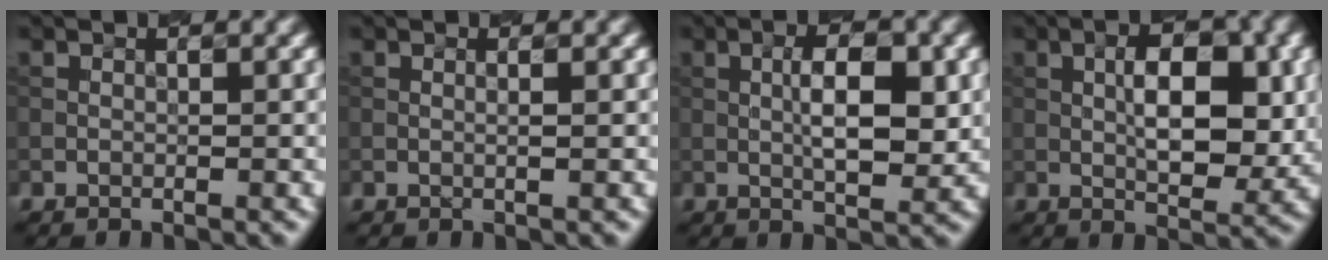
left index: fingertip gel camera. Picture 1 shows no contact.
{"total": 1.0, "force": [0.1, 0.3, 0.9], "torque": [-0.009, 0.001, -0.004]}
{"total": 5.6, "force": [0.6, 1.8, 5.3], "torque": [-0.089, 0.000, 0.010]}
{"total": 6.6, "force": [0.7, 2.7, 6.0], "torque": [-0.091, -0.001, 0.012]}